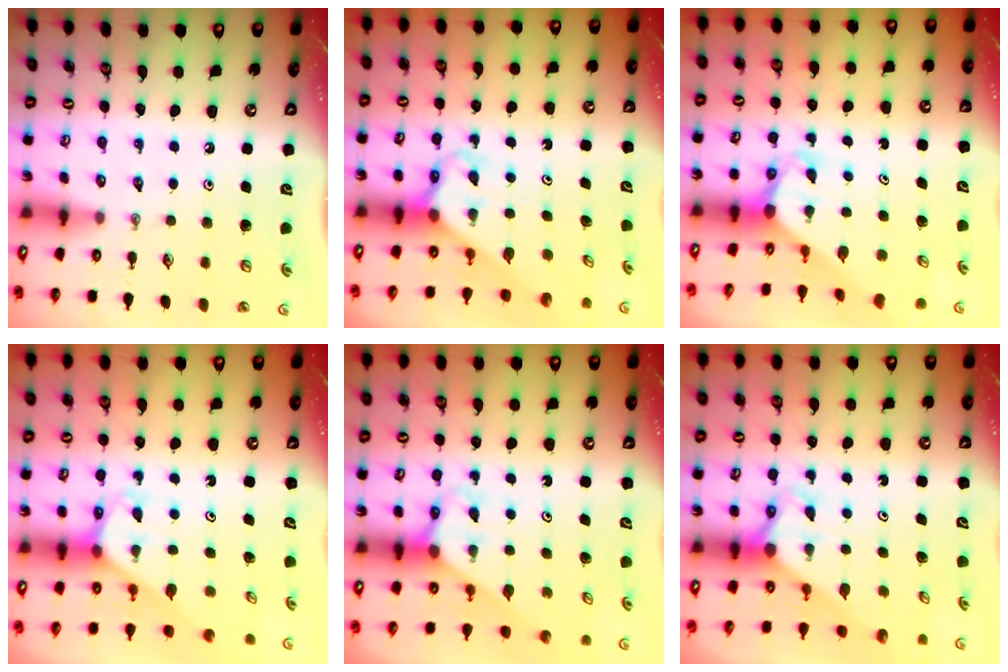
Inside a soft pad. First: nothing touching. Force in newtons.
{"total": 2.4, "press": 2.4, "slide": 0.1}
{"total": 3.2, "press": 3.2, "slide": 0.2}
{"total": 2.5, "press": 2.5, "slide": 0.1}
{"total": 2.5, "press": 2.5, "slide": 0.2}
{"total": 2.7, "press": 2.7, "slide": 0.0}